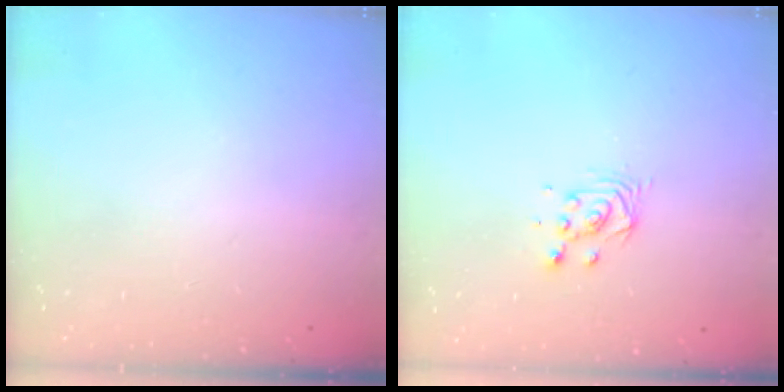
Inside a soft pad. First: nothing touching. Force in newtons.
{"total": 3.9, "press": 3.9, "slide": 0.3}